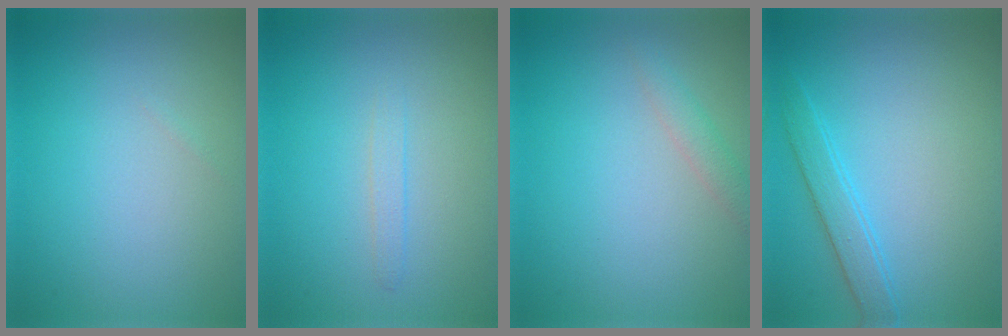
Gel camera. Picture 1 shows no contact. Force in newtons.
{"total": 0.9, "press": 0.9, "slide": 0.1}
{"total": 1.5, "press": 1.5, "slide": 0.1}
{"total": 2.2, "press": 2.2, "slide": 0.1}